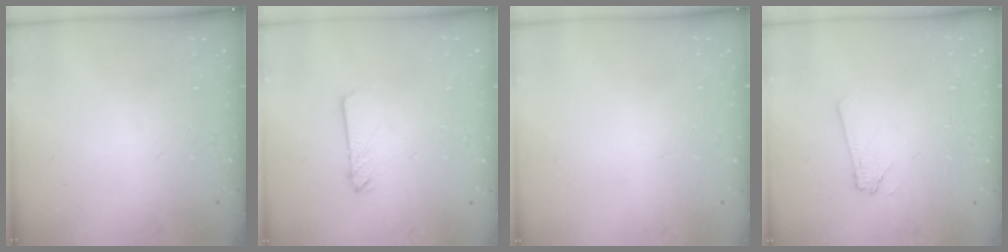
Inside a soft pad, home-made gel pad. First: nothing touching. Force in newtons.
{"total": 2.3, "press": 2.3, "slide": 0.2}
{"total": 0.0}
{"total": 3.0, "press": 3.0, "slide": 0.4}